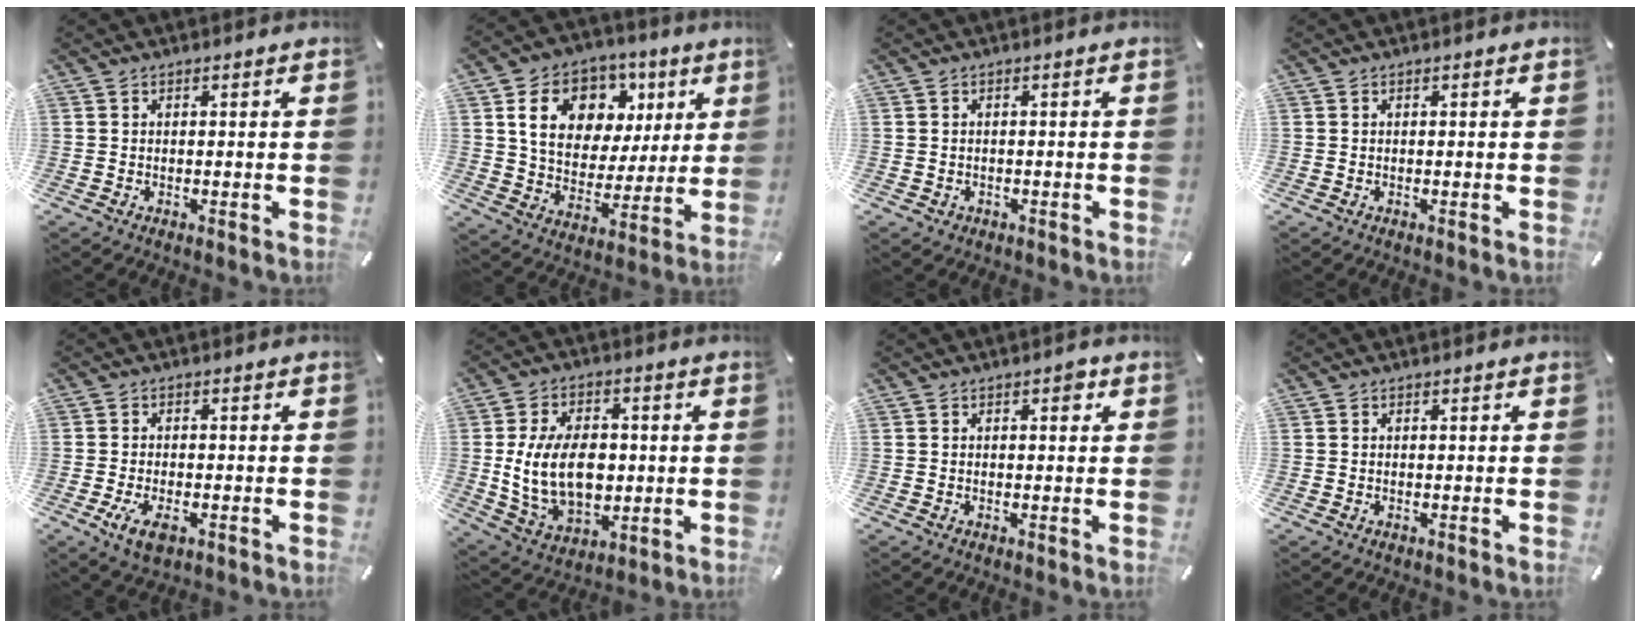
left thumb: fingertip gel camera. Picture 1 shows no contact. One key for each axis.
{"total": 15.1, "fx": 6.3, "fy": 11.7, "fz": 7.2, "tx": -0.121, "ty": -0.016, "tz": 0.120}
{"total": 1.2, "fx": -0.3, "fy": 1.1, "fz": 0.3, "tx": -0.008, "ty": 0.006, "tz": -0.010}
{"total": 0.0}
{"total": 4.8, "fx": -2.0, "fy": 2.7, "fz": 3.5, "tx": -0.074, "ty": 0.005, "tz": -0.038}
{"total": 16.1, "fx": -0.1, "fy": 11.4, "fz": 11.4, "tx": -0.231, "ty": 0.002, "tz": 0.001}
{"total": 1.8, "fx": 0.5, "fy": 1.1, "fz": 1.3, "tx": -0.003, "ty": -0.002, "tz": 0.002}
{"total": 0.0}